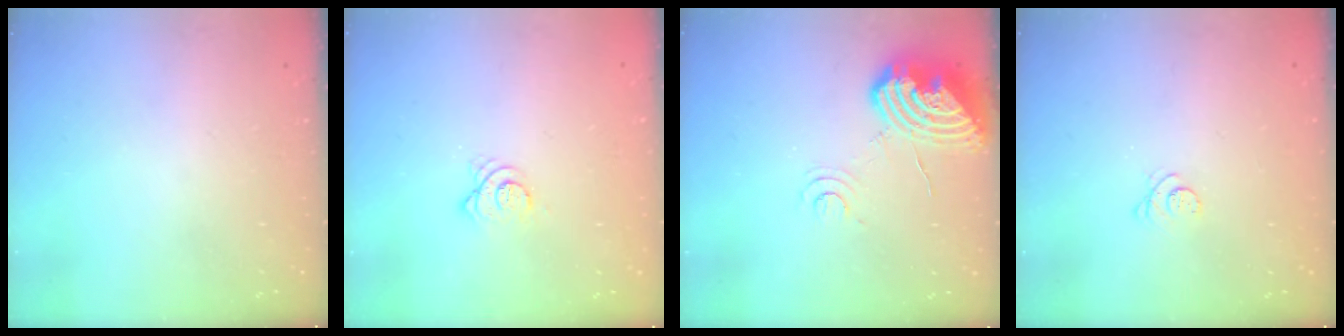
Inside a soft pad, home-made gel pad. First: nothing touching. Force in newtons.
{"total": 3.7, "press": 3.7, "slide": 0.3}
{"total": 13.8, "press": 13.7, "slide": 2.0}
{"total": 2.8, "press": 2.8, "slide": 0.4}